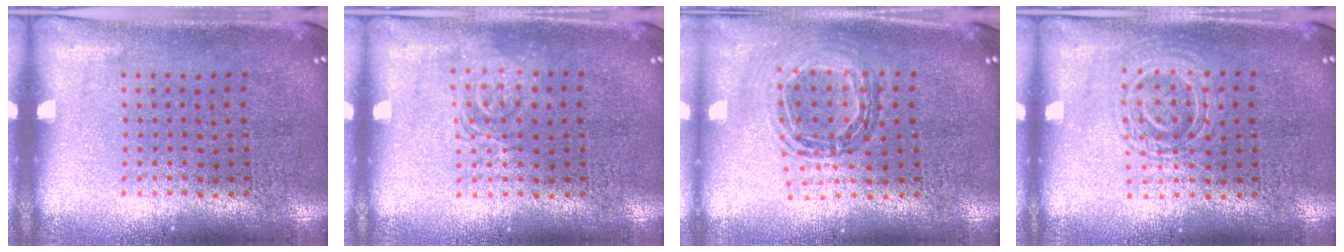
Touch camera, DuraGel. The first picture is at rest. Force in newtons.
{"total": 1.9, "press": 1.9, "slide": 0.3}
{"total": 0.7, "press": 0.7, "slide": 0.1}
{"total": 1.3, "press": 1.2, "slide": 0.4}